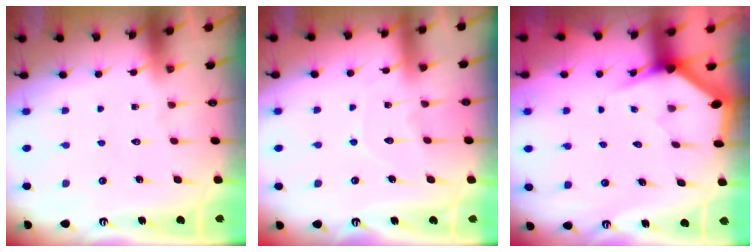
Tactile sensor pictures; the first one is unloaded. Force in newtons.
{"total": 5.8, "press": 5.7, "slide": 0.5}
{"total": 2.9, "press": 2.9, "slide": 0.1}